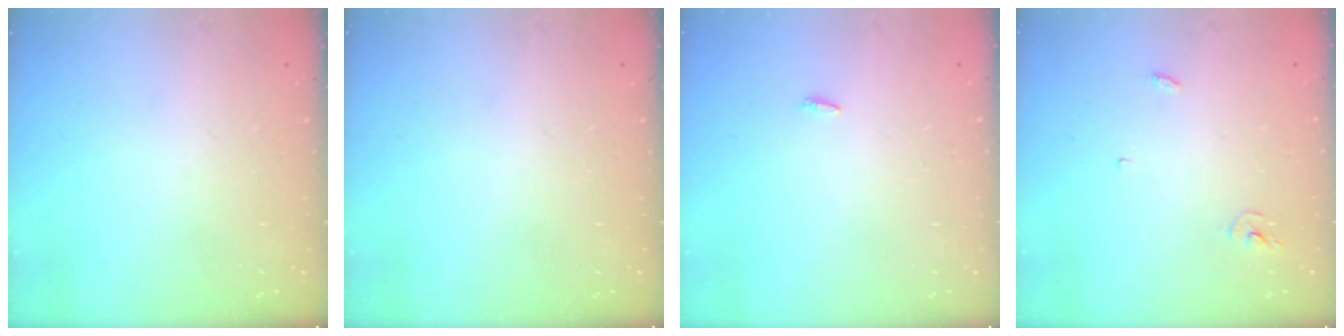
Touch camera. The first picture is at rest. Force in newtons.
{"total": 0.0}
{"total": 1.8, "press": 1.7, "slide": 0.6}
{"total": 2.9, "press": 2.9, "slide": 0.2}